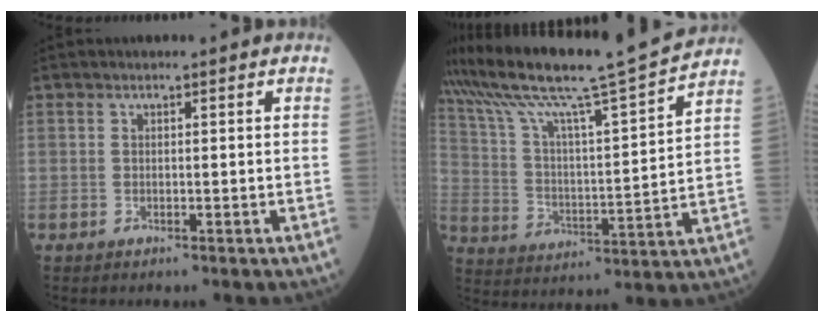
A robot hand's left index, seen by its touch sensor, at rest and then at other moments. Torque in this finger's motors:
{"motor_torque": [1.02, -1.11, 0.53, 0.21]}